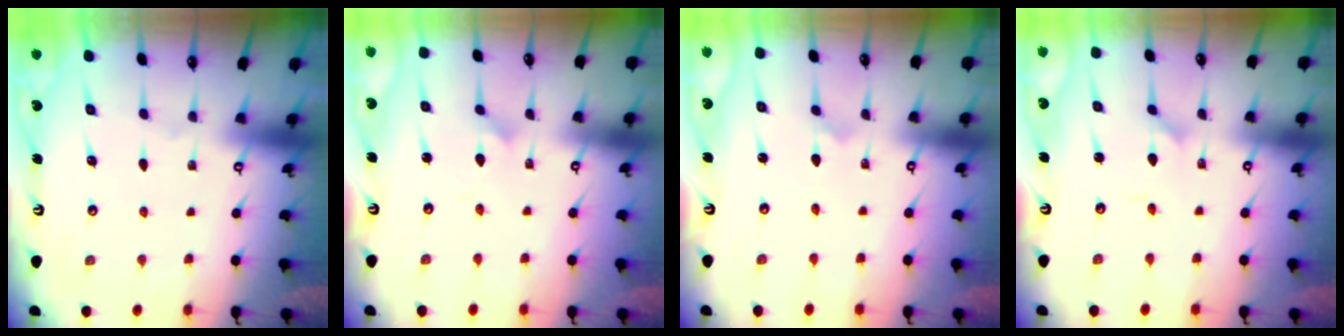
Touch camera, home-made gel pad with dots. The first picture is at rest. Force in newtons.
{"total": 1.5, "press": 1.5, "slide": 0.0}
{"total": 0.8, "press": 0.8, "slide": 0.1}
{"total": 1.0, "press": 1.0, "slide": 0.2}